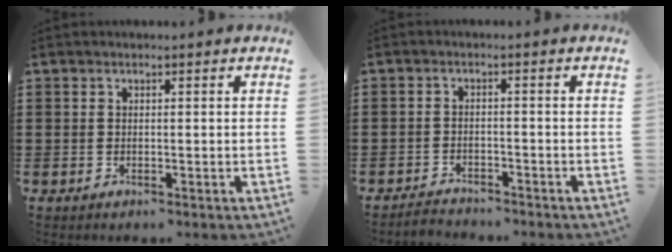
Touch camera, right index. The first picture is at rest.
{"total": 2.3, "force": [-2.3, 0.3, -0.1], "torque": [-0.007, 0.001, -0.051]}